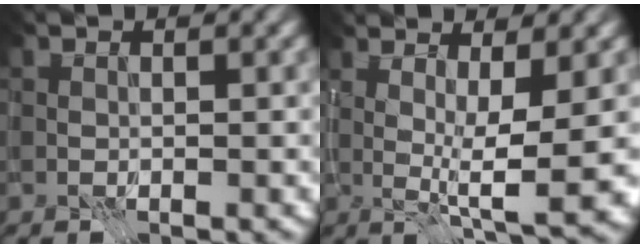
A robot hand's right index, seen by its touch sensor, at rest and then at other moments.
{"total": 6.9, "force": [0.4, 1.2, 6.8], "torque": [-0.105, -0.004, 0.016]}